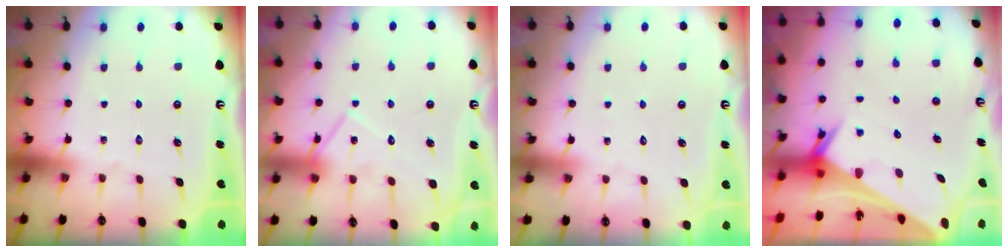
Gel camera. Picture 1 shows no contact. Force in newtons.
{"total": 12.9, "press": 12.9, "slide": 0.8}
{"total": 2.4, "press": 2.4, "slide": 0.3}
{"total": 4.0, "press": 4.0, "slide": 0.3}